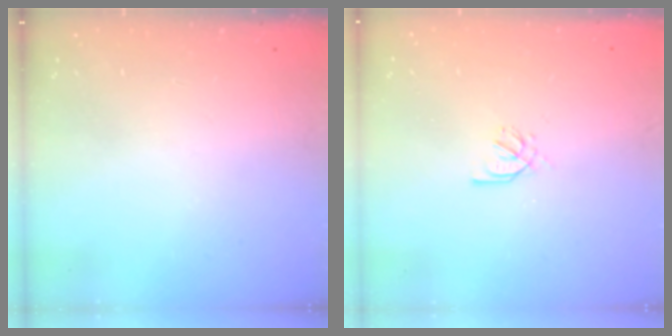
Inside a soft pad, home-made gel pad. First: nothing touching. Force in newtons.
{"total": 1.7, "press": 1.6, "slide": 0.5}